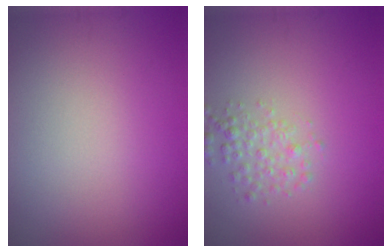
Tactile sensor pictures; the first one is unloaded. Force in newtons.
{"total": 2.0, "press": 2.0, "slide": 0.1}